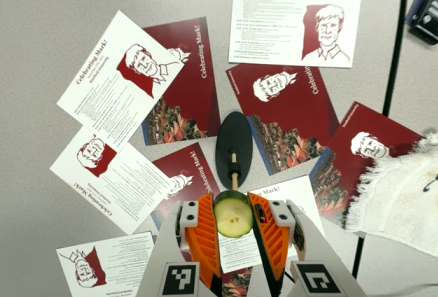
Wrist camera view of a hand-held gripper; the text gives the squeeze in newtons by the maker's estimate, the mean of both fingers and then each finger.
{"total": 12.1, "left": 11.8, "right": 12.5}